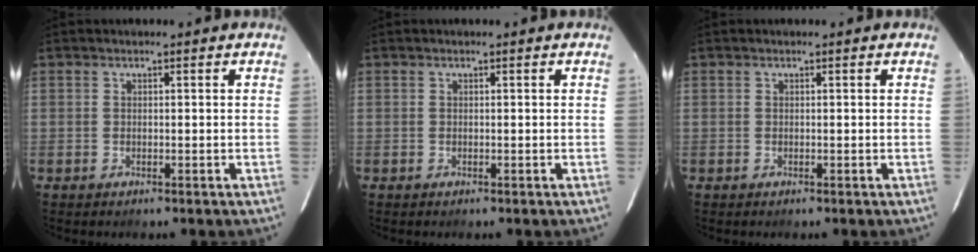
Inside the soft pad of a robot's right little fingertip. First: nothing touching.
{"total": 0.0}
{"total": 0.0}